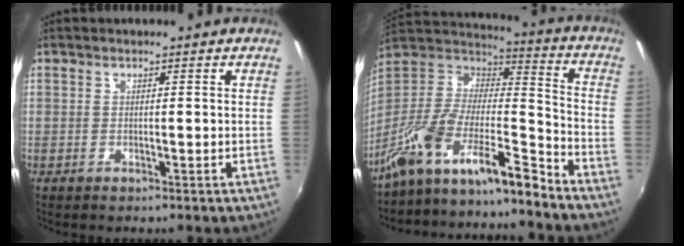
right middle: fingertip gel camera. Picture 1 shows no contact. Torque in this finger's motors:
{"motor_torque": [1.12, -1.02, 0.58, 0.21]}